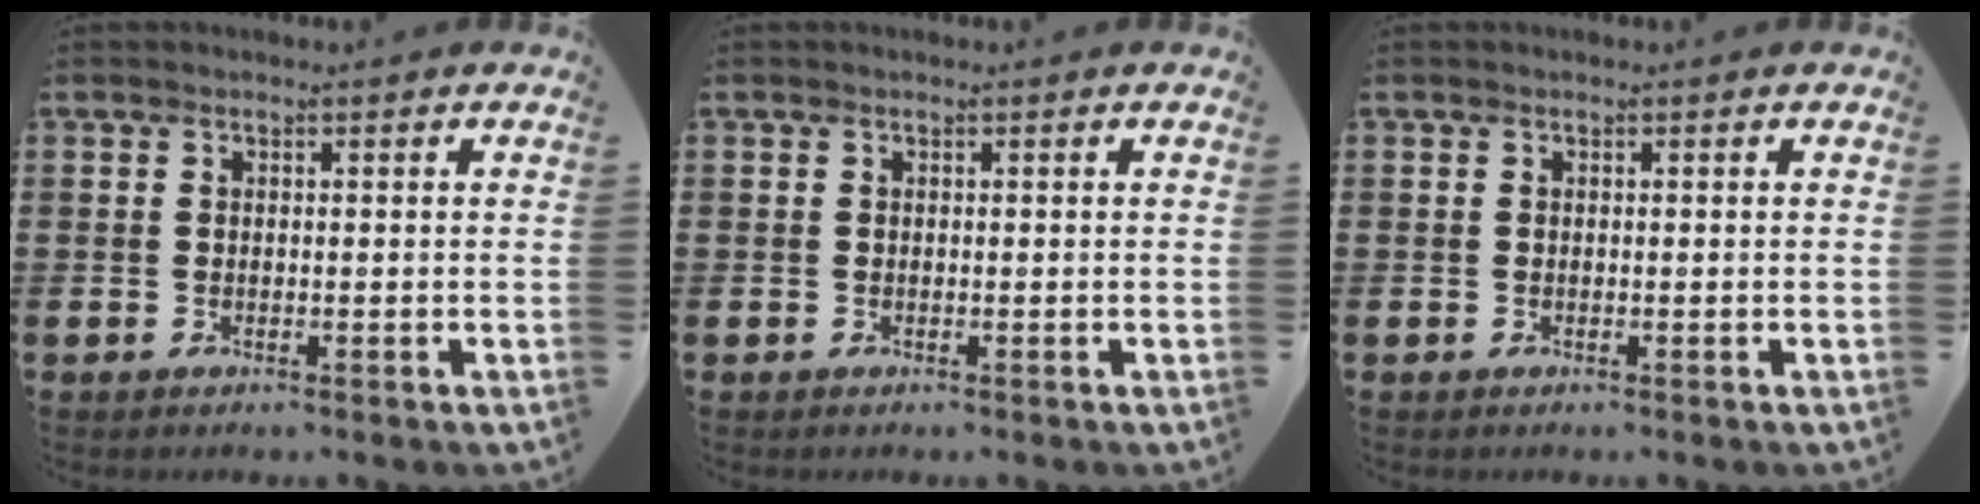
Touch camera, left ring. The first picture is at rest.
{"total": 0.0}
{"total": 0.0}